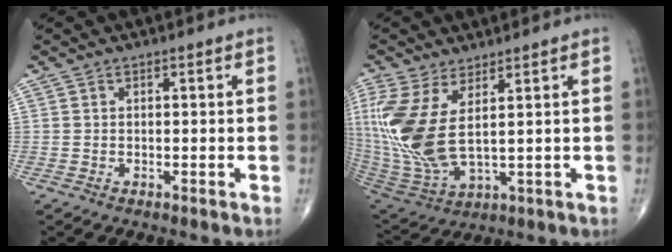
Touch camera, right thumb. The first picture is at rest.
{"total": 15.9, "force": [3.5, 6.6, 14.1], "torque": [-0.338, -0.027, 0.086]}